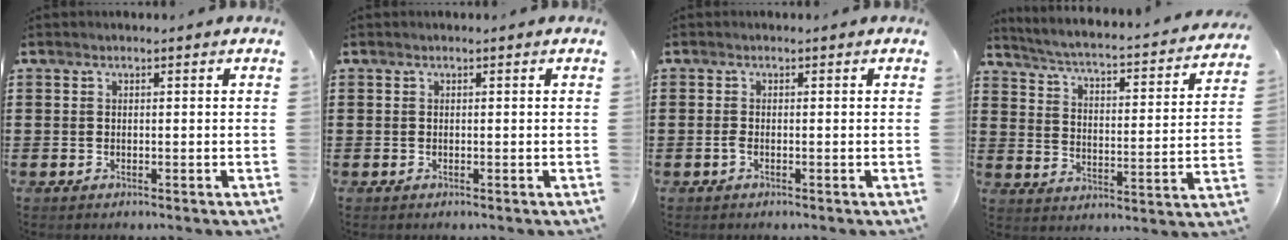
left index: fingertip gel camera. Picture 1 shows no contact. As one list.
[{"total": 0.0}, {"total": 0.9, "force": [-0.4, 0.2, 0.8], "torque": [-0.018, -0.002, -0.006]}, {"total": 2.8, "force": [2.5, -0.3, 1.3], "torque": [-0.044, -0.031, 0.029]}]